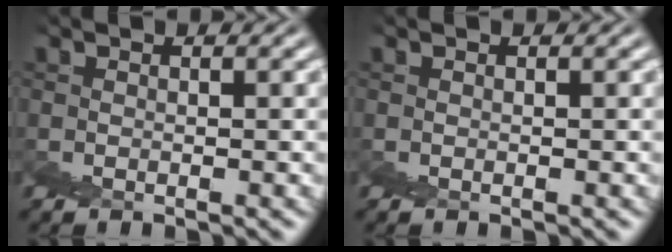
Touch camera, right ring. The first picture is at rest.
{"total": 0.0}